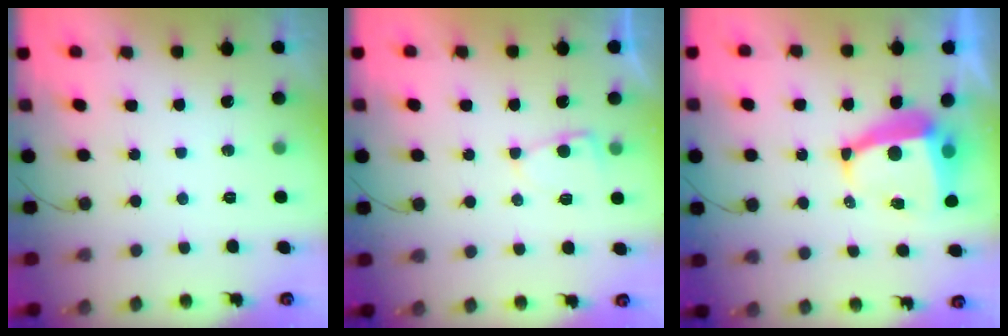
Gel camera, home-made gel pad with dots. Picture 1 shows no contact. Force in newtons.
{"total": 4.0, "press": 4.0, "slide": 0.3}
{"total": 8.7, "press": 8.6, "slide": 1.2}